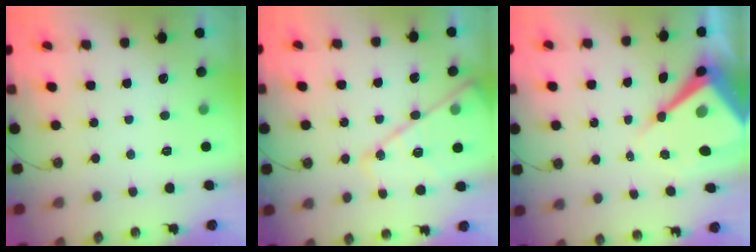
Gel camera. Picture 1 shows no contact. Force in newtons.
{"total": 16.2, "press": 16.2, "slide": 1.2}
{"total": 13.4, "press": 13.4, "slide": 1.2}